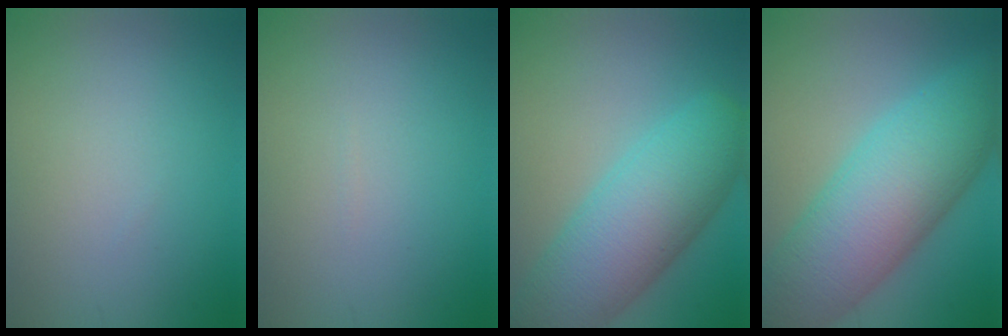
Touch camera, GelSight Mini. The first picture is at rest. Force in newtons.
{"total": 0.0}
{"total": 9.4, "press": 9.4, "slide": 0.4}
{"total": 11.2, "press": 11.2, "slide": 0.2}